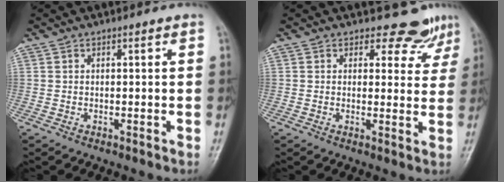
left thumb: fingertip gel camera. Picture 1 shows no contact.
{"total": 5.9, "force": [5.1, 3.1, 0.4], "torque": [0.028, -0.036, 0.047]}